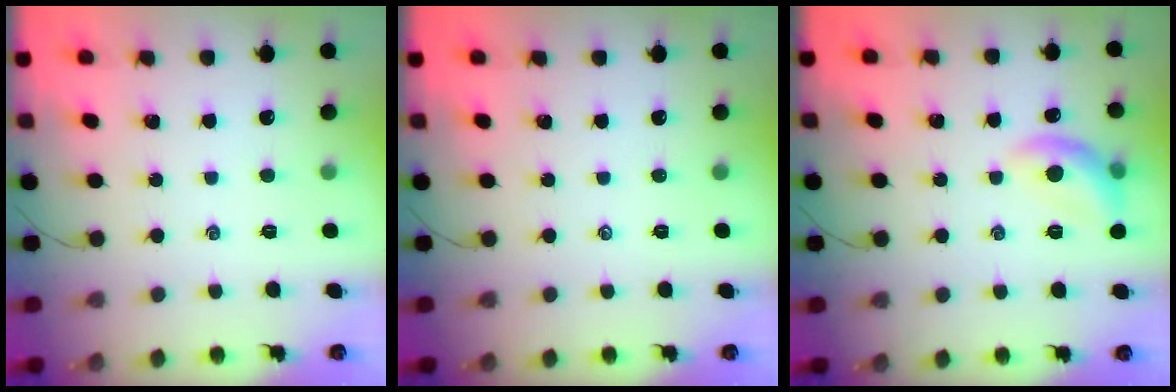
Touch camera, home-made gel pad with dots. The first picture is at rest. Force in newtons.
{"total": 0.0}
{"total": 10.8, "press": 10.8, "slide": 0.6}